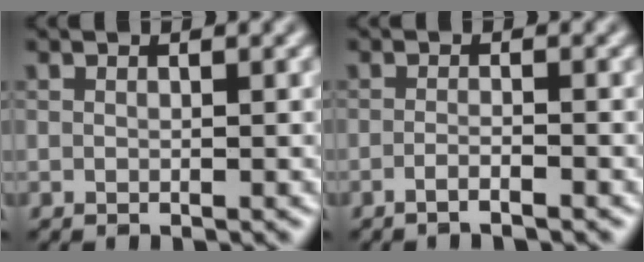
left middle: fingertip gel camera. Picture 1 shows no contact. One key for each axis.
{"total": 1.3, "fx": -0.9, "fy": 0.3, "fz": 1.0, "tx": -0.011, "ty": 0.000, "tz": -0.023}